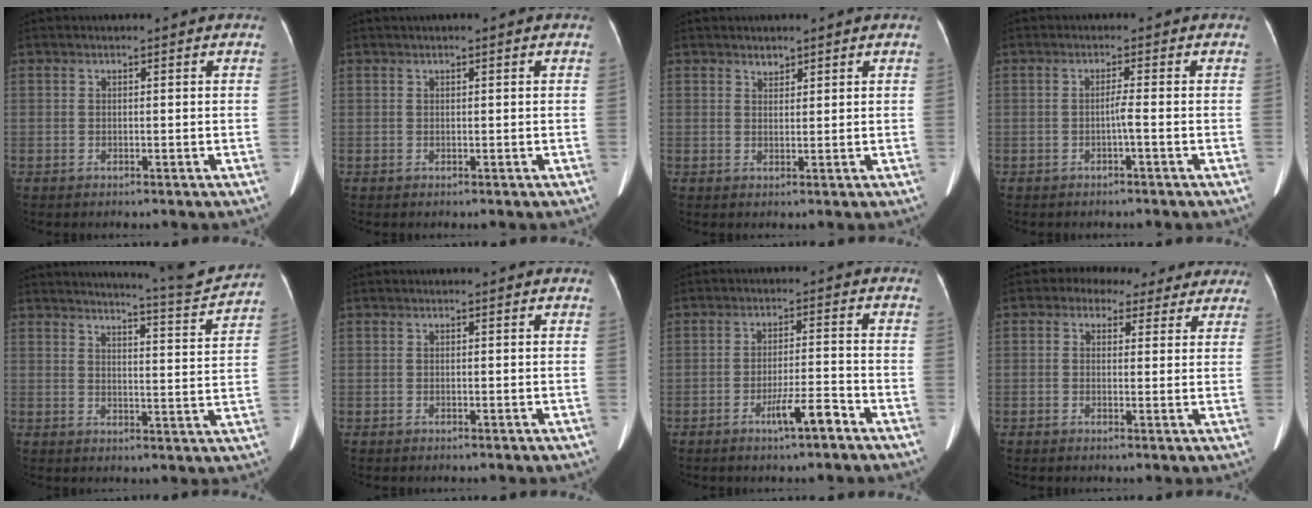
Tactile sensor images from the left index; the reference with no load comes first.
{"total": 0.5, "force": [0.3, 0.0, 0.4], "torque": [-0.008, 0.009, 0.008]}
{"total": 1.2, "force": [1.1, 0.5, 0.2], "torque": [-0.004, 0.000, 0.018]}
{"total": 1.4, "force": [-0.6, -0.4, 1.2], "torque": [-0.023, 0.001, -0.011]}
{"total": 10.9, "force": [10.6, -1.3, 2.1], "torque": [-0.041, -0.037, 0.137]}
{"total": 0.0}
{"total": 5.1, "force": [-3.3, 0.3, 3.9], "torque": [-0.069, -0.003, -0.056]}
{"total": 8.4, "force": [6.2, 5.0, 2.7], "torque": [-0.018, 0.034, 0.065]}